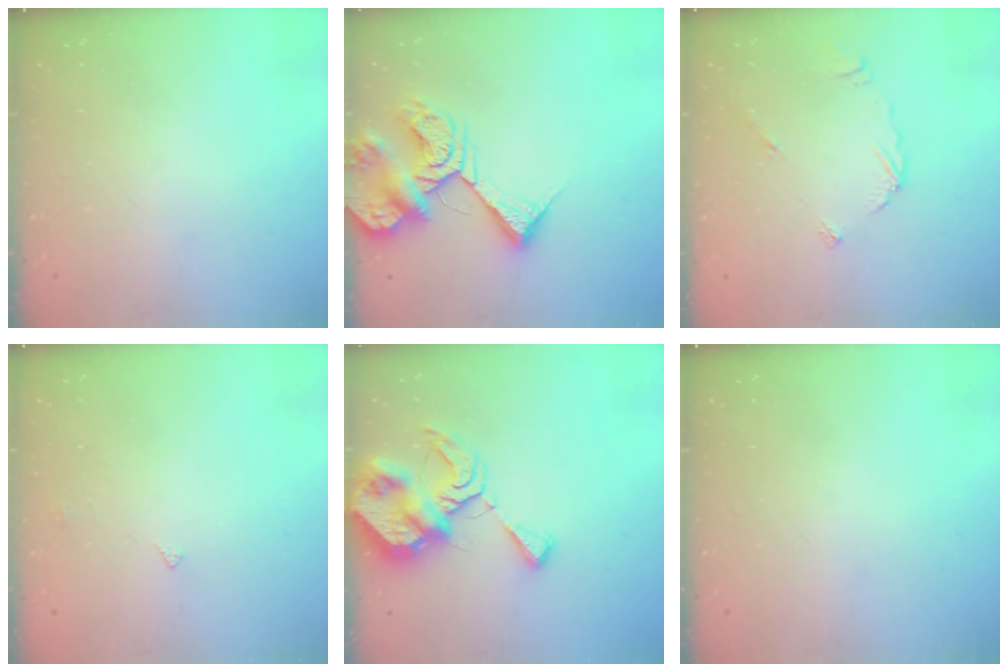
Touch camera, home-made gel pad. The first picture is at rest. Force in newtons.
{"total": 12.1, "press": 12.0, "slide": 1.6}
{"total": 4.9, "press": 4.9, "slide": 0.4}
{"total": 2.5, "press": 2.5, "slide": 0.3}
{"total": 9.3, "press": 9.2, "slide": 1.2}
{"total": 0.0}